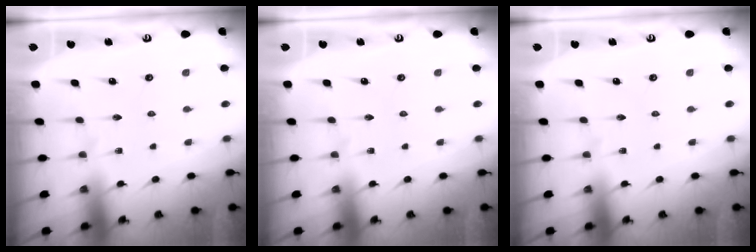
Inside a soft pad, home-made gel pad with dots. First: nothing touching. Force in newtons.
{"total": 0.0}
{"total": 0.0}